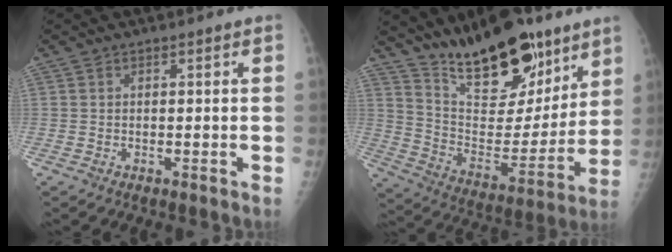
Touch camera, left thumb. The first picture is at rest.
{"total": 22.2, "force": [15.9, 9.0, 12.7], "torque": [-0.152, -0.091, 0.265]}